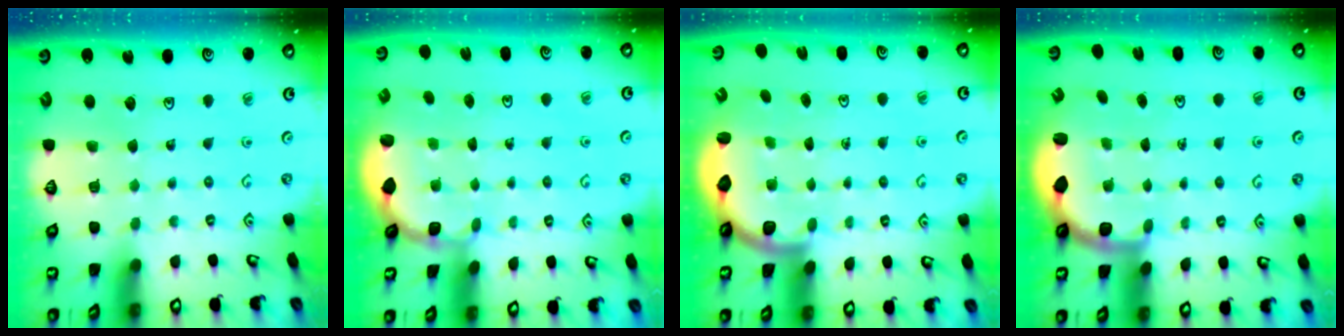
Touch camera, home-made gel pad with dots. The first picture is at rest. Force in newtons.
{"total": 2.0, "press": 1.8, "slide": 0.7}
{"total": 2.7, "press": 2.4, "slide": 1.2}
{"total": 2.3, "press": 2.0, "slide": 1.1}